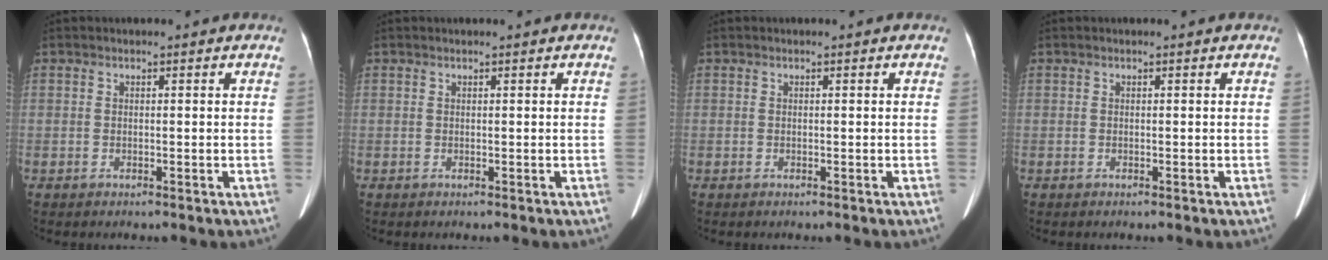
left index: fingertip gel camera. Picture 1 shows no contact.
{"total": 1.1, "force": [-1.0, -0.1, -0.4], "torque": [0.005, -0.002, -0.008]}
{"total": 0.0}
{"total": 0.0}